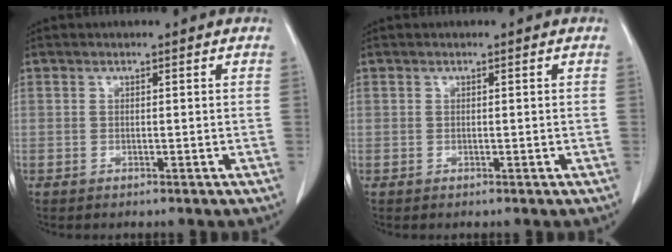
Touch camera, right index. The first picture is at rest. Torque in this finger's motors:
{"motor_torque": [-0.10, 0.09, 0.02, 0.00]}